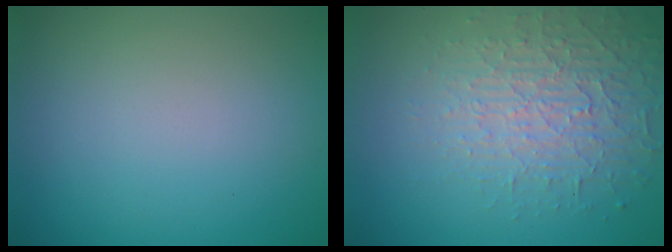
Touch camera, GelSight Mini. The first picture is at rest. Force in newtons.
{"total": 4.0, "press": 3.7, "slide": 1.4}